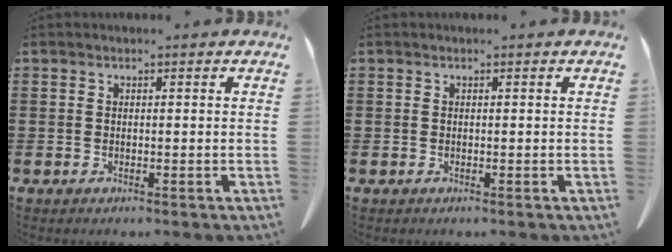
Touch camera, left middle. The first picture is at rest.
{"total": 0.0}